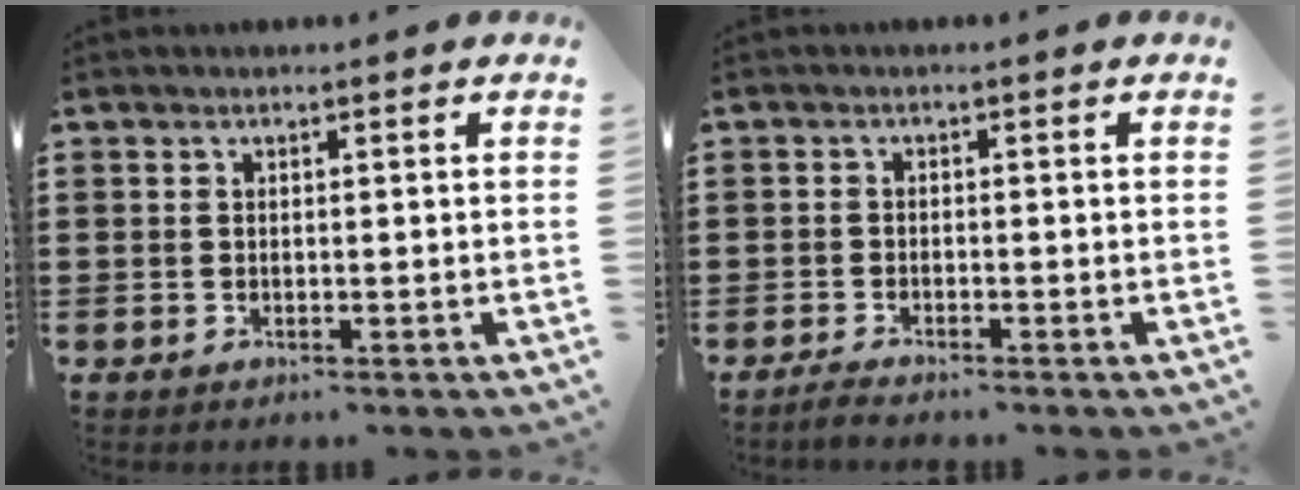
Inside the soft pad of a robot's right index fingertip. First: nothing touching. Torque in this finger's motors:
{"motor_torque": [-0.19, 0.21, 0.09, 0.00]}